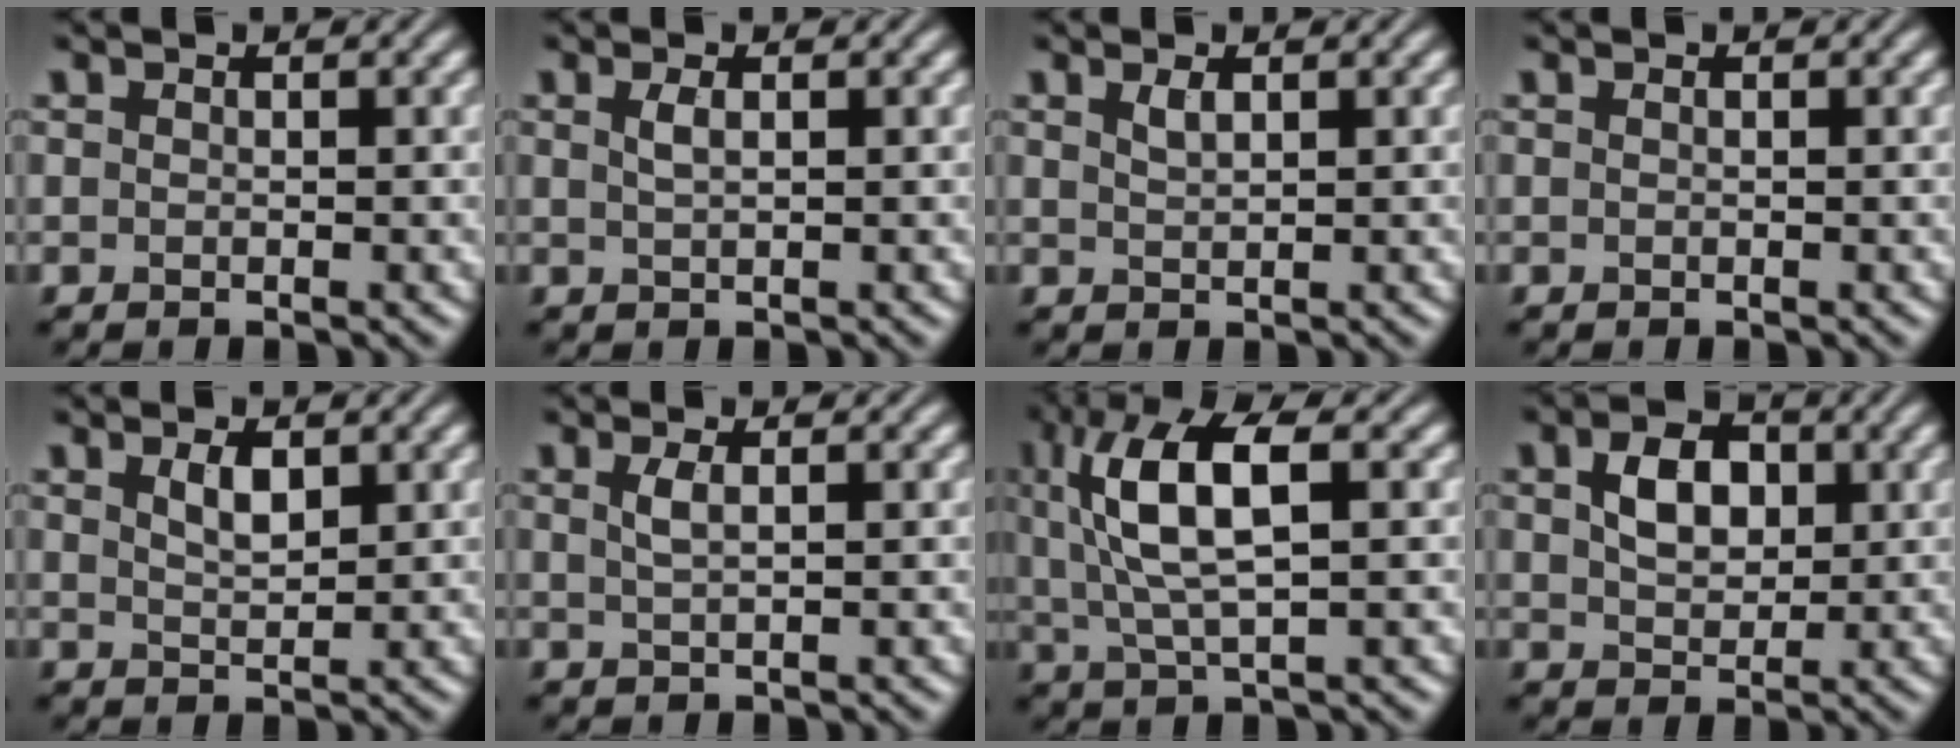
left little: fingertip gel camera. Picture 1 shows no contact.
{"total": 1.1, "force": [0.4, 0.3, 1.0], "torque": [-0.022, 0.004, 0.009]}
{"total": 1.1, "force": [0.7, 0.3, 0.8], "torque": [-0.018, 0.002, 0.015]}
{"total": 0.0}
{"total": 1.9, "force": [1.0, 0.7, 1.5], "torque": [-0.030, 0.000, 0.021]}
{"total": 1.5, "force": [0.5, 0.5, 1.3], "torque": [-0.026, 0.003, 0.009]}
{"total": 8.2, "force": [2.0, 2.9, 7.4], "torque": [-0.154, 0.010, 0.035]}
{"total": 4.0, "force": [1.0, 2.7, 2.8], "torque": [-0.058, 0.006, 0.017]}